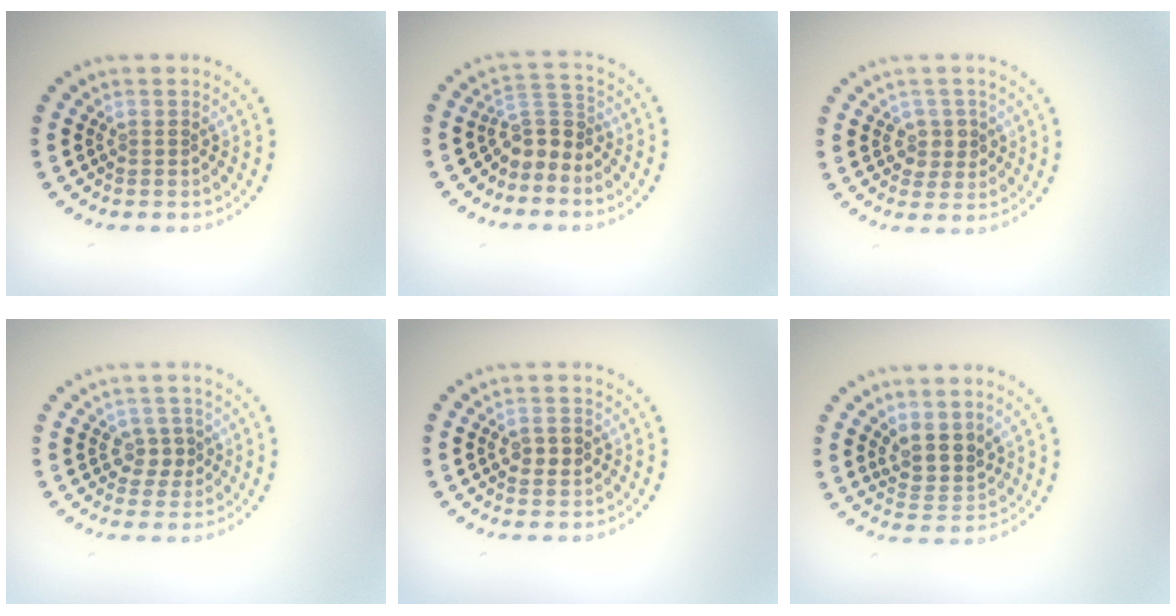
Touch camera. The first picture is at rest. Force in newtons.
{"total": 2.9, "press": 2.2, "slide": 1.9}
{"total": 1.8, "press": 1.7, "slide": 0.5}
{"total": 2.0, "press": 1.8, "slide": 0.9}
{"total": 2.0, "press": 2.0, "slide": 0.0}
{"total": 2.9, "press": 2.3, "slide": 1.7}